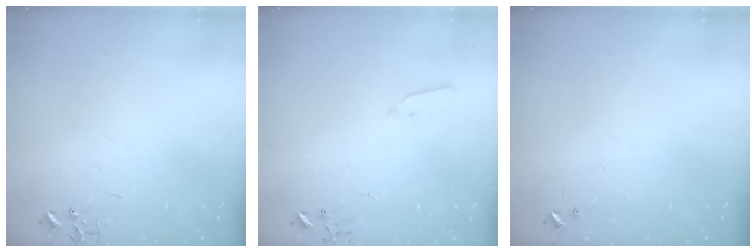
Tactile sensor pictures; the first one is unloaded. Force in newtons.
{"total": 3.6, "press": 3.6, "slide": 0.2}
{"total": 0.0}